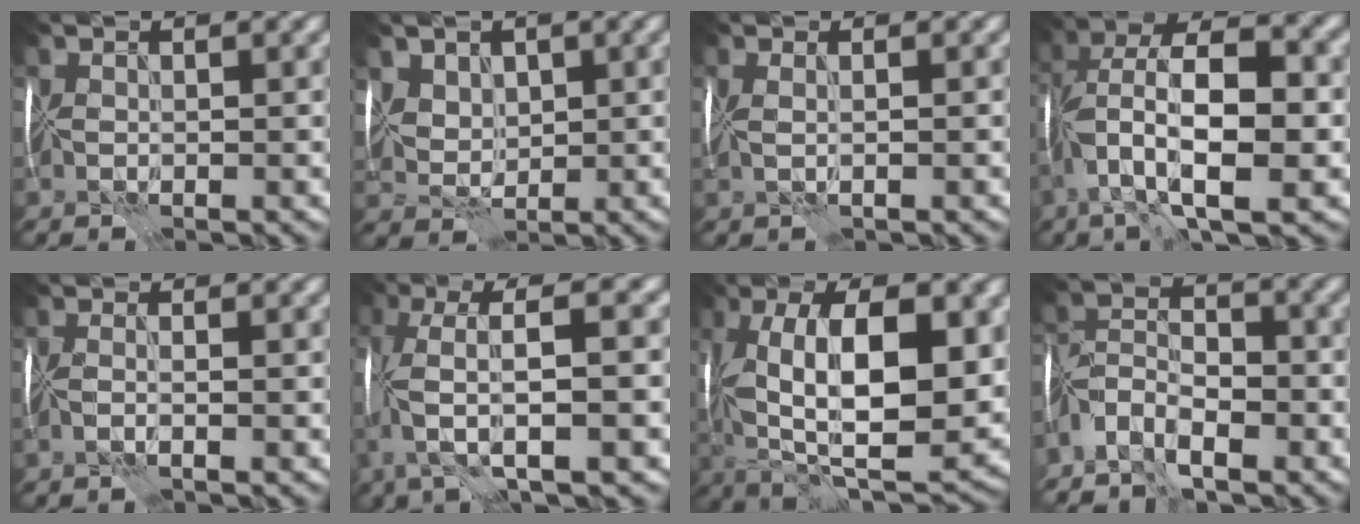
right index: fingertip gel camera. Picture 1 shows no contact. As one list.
[{"total": 3.1, "force": [2.0, 2.1, 1.1], "torque": [-0.036, -0.001, 0.052]}, {"total": 0.9, "force": [0.2, -0.3, 0.8], "torque": [-0.013, 0.013, 0.008]}, {"total": 11.1, "force": [-2.2, 4.1, 10.1], "torque": [-0.189, 0.017, -0.044]}, {"total": 1.2, "force": [-0.8, -0.9, 0.2], "torque": [-0.008, 0.002, -0.018]}, {"total": 7.0, "force": [-0.6, 1.2, 6.9], "torque": [-0.135, 0.022, -0.015]}, {"total": 13.5, "force": [1.4, 5.9, 12.1], "torque": [-0.194, 0.000, 0.026]}, {"total": 5.4, "force": [-4.1, 2.6, 2.2], "torque": [-0.026, 0.010, -0.085]}]